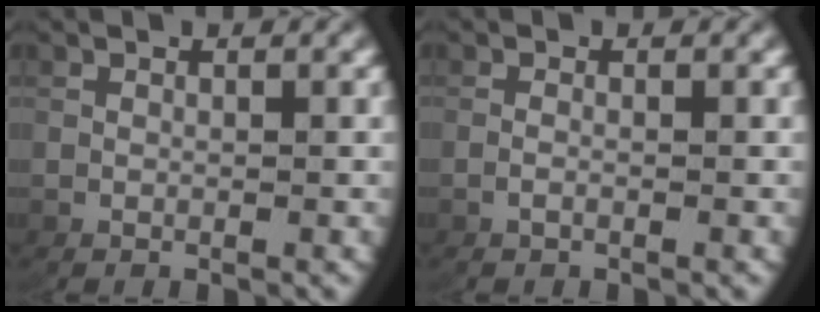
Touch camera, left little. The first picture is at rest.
{"total": 0.7, "force": [-0.5, -0.1, 0.5], "torque": [-0.020, -0.004, -0.006]}